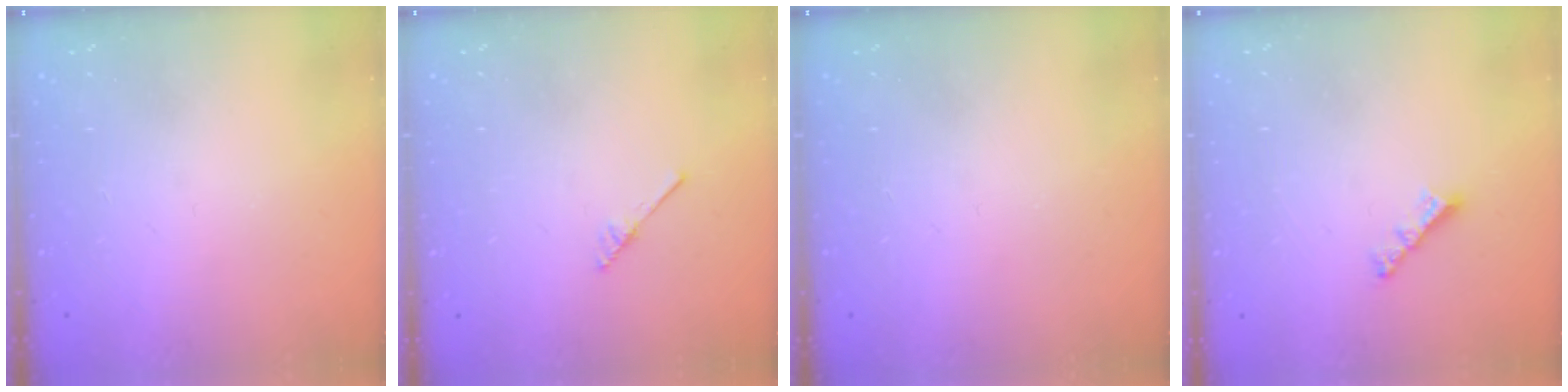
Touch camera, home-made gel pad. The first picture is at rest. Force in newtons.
{"total": 2.5, "press": 2.4, "slide": 0.3}
{"total": 0.0}
{"total": 3.8, "press": 3.8, "slide": 0.2}